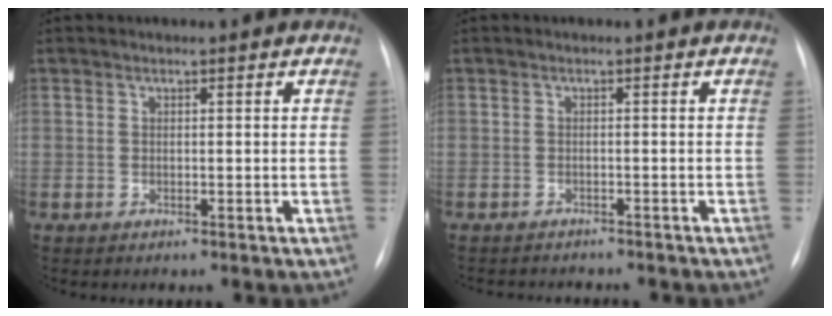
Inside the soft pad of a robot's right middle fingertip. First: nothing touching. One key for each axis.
{"total": 4.8, "fx": -4.5, "fy": 1.3, "fz": 1.0, "tx": -0.010, "ty": -0.003, "tz": -0.058}